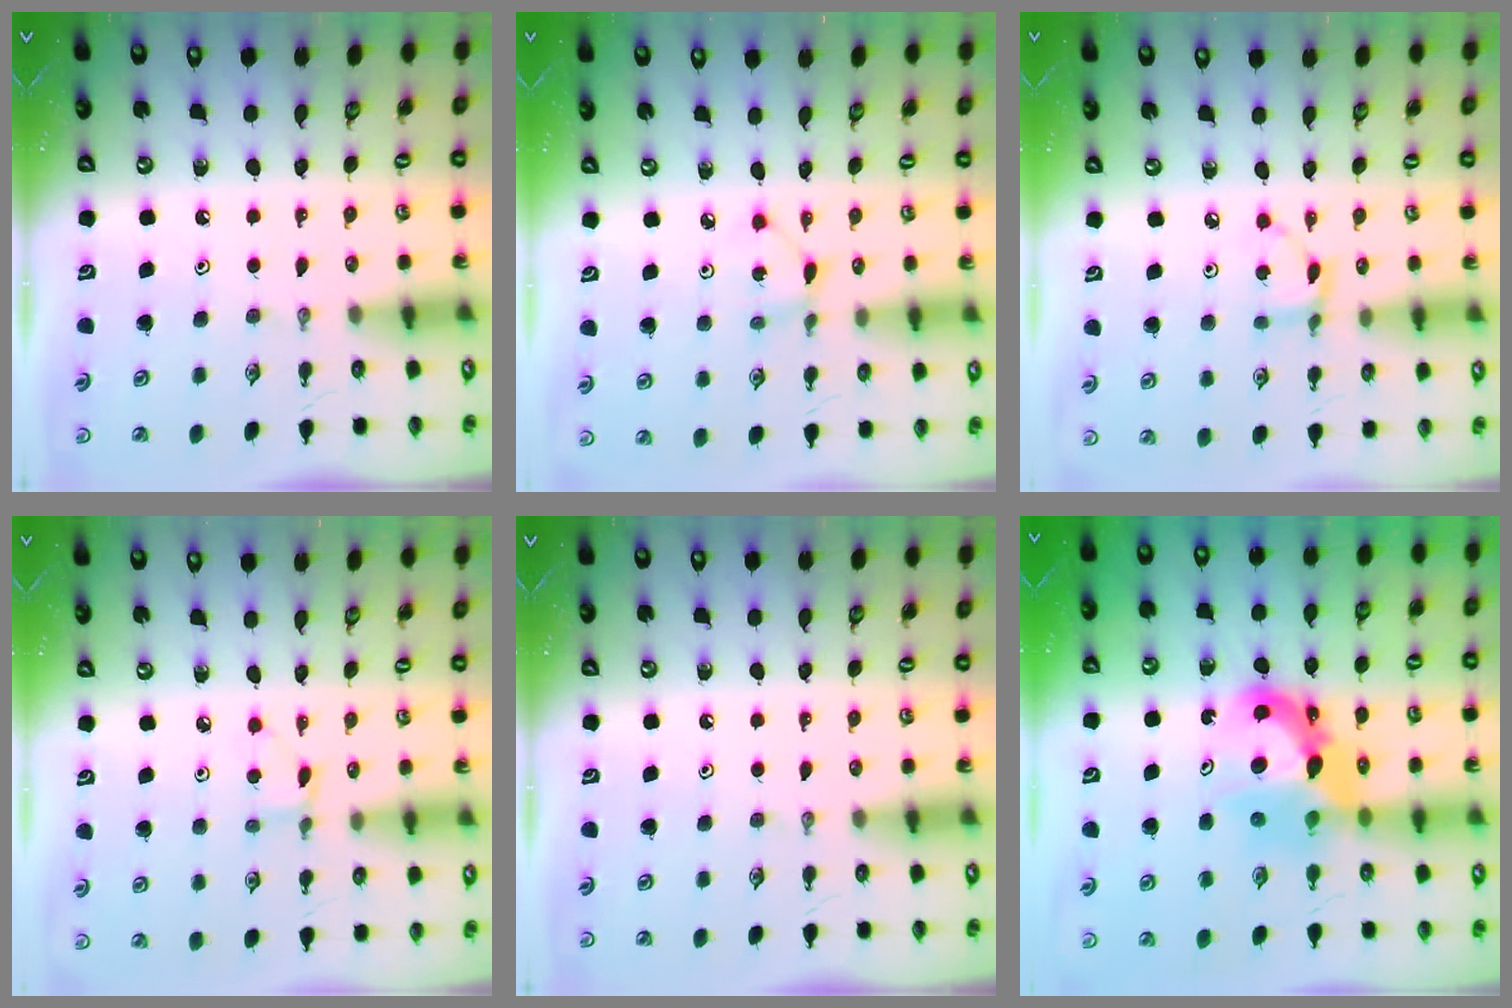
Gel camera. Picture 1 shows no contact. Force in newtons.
{"total": 2.9, "press": 2.9, "slide": 0.2}
{"total": 3.9, "press": 3.9, "slide": 0.1}
{"total": 2.6, "press": 2.6, "slide": 0.3}
{"total": 0.0}
{"total": 10.7, "press": 10.7, "slide": 0.4}